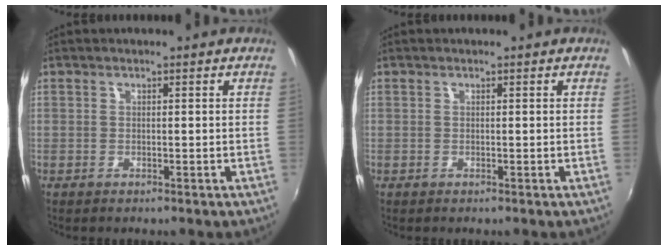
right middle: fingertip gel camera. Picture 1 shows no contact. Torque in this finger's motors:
{"motor_torque": [0.00, 0.00, 0.00, 0.00]}